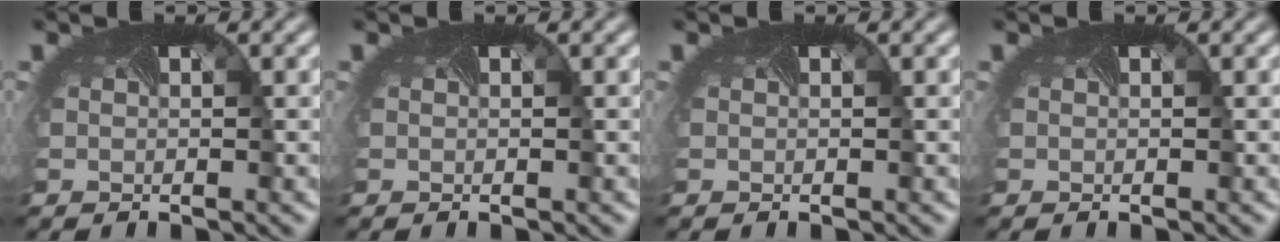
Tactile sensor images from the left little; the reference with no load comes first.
{"total": 0.0}
{"total": 0.0}
{"total": 0.0}